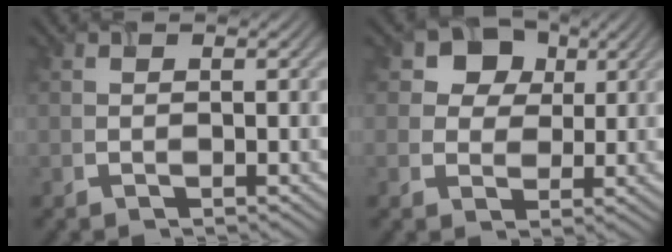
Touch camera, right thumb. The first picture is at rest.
{"total": 7.0, "force": [3.0, 5.7, 2.6], "torque": [-0.070, -0.006, 0.053]}